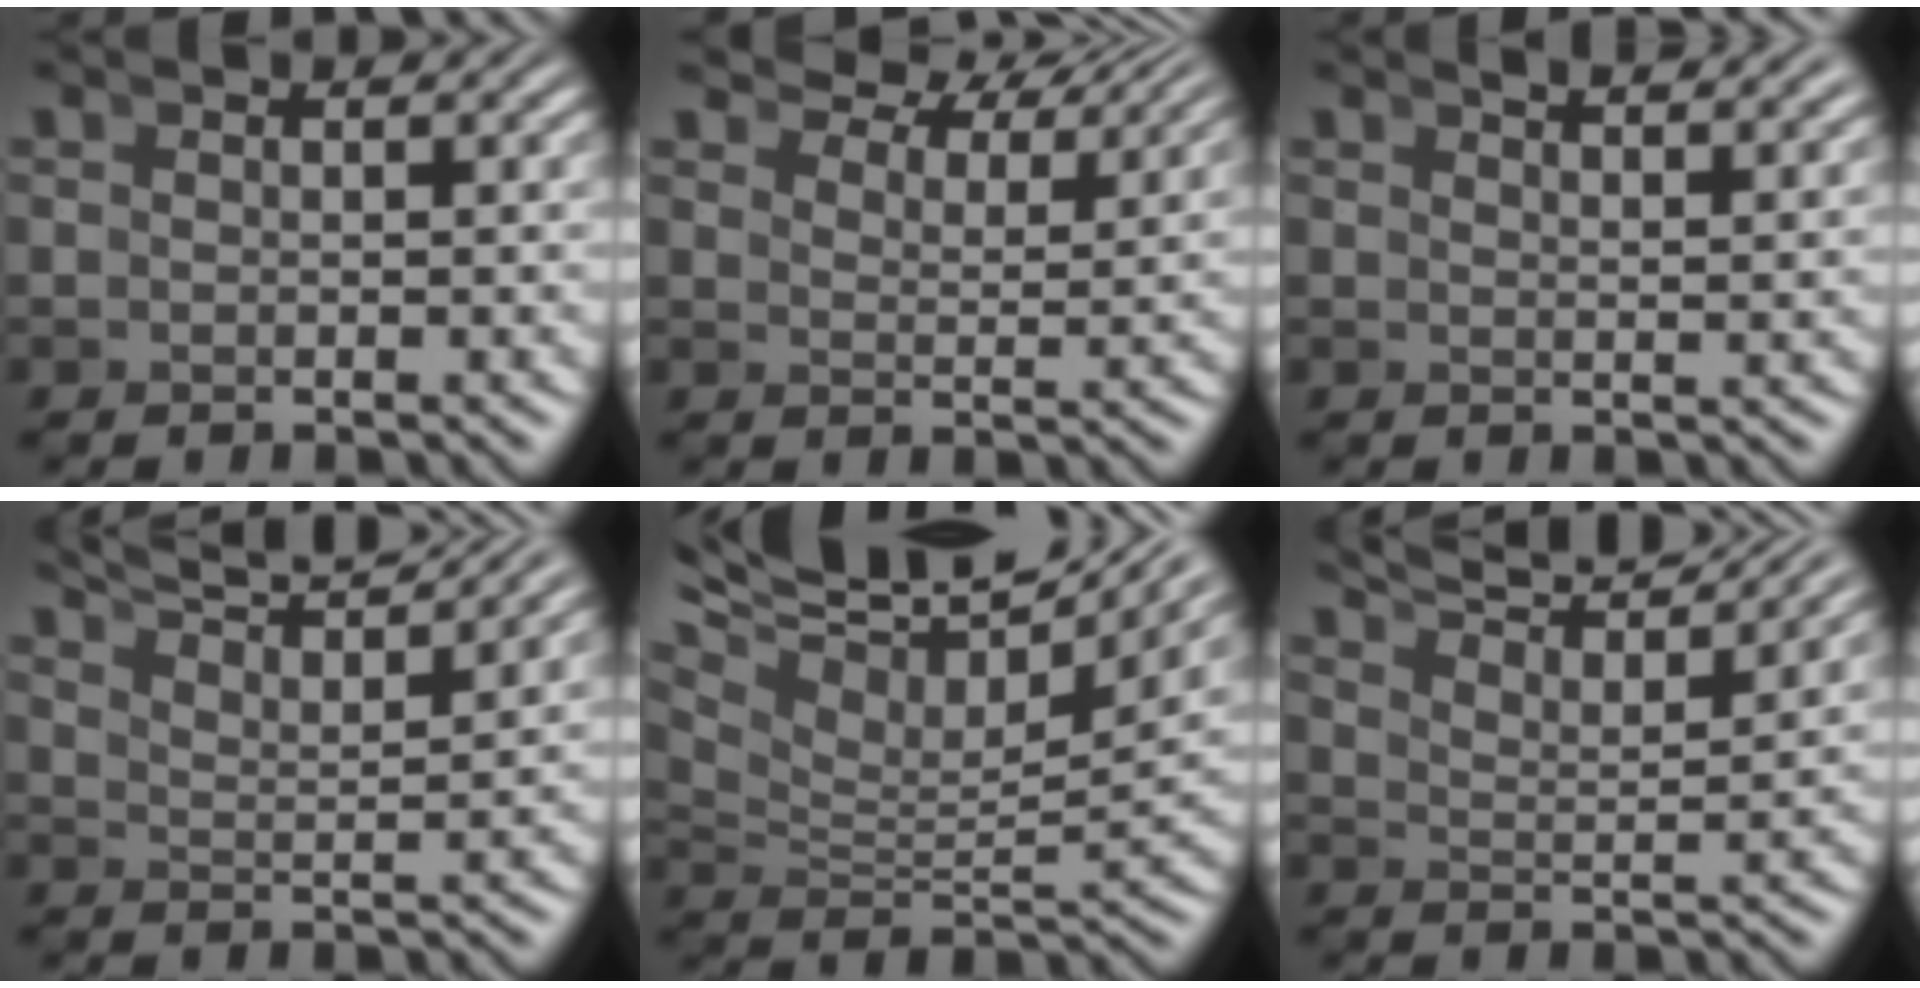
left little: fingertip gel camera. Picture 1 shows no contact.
{"total": 6.3, "force": [5.8, 1.3, 2.3], "torque": [-0.025, 0.022, 0.084]}
{"total": 3.0, "force": [2.8, -0.2, 1.1], "torque": [-0.001, 0.009, 0.042]}
{"total": 9.4, "force": [8.2, 2.2, 3.9], "torque": [-0.059, 0.032, 0.120]}
{"total": 12.5, "force": [6.9, 6.4, 8.2], "torque": [-0.118, 0.031, 0.088]}
{"total": 10.4, "force": [9.1, 2.5, 4.3], "torque": [-0.062, 0.038, 0.129]}